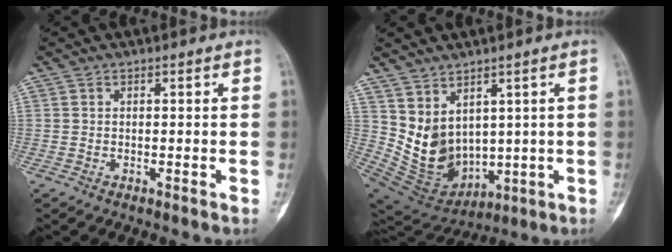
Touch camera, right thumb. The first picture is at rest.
{"total": 11.8, "force": [3.0, 8.6, 7.4], "torque": [-0.108, -0.023, 0.099]}